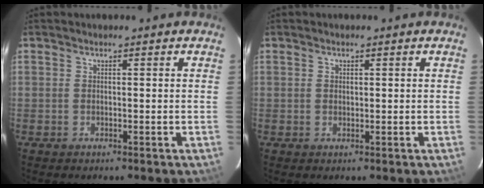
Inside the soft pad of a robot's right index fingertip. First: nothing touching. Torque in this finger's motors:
{"motor_torque": [-0.35, 0.06, -0.02, 0.00]}